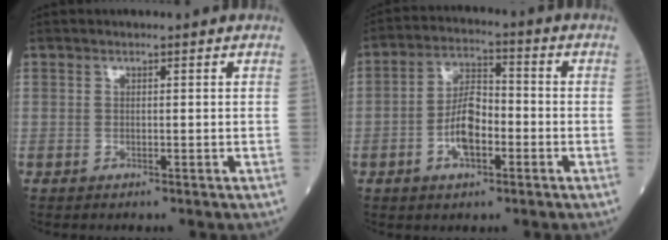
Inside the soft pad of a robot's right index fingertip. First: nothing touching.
{"total": 7.1, "force": [-2.3, 3.1, 6.0], "torque": [-0.122, 0.015, -0.043]}